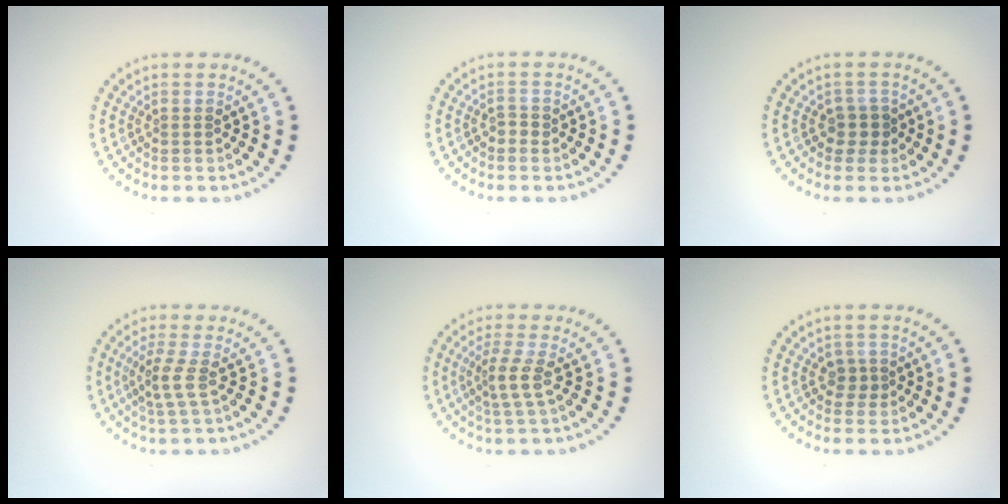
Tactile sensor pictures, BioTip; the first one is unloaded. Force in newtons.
{"total": 0.9, "press": 0.9, "slide": 0.3}
{"total": 1.8, "press": 1.5, "slide": 1.0}
{"total": 2.1, "press": 1.5, "slide": 1.5}
{"total": 2.3, "press": 1.7, "slide": 1.5}
{"total": 1.3, "press": 1.1, "slide": 0.7}